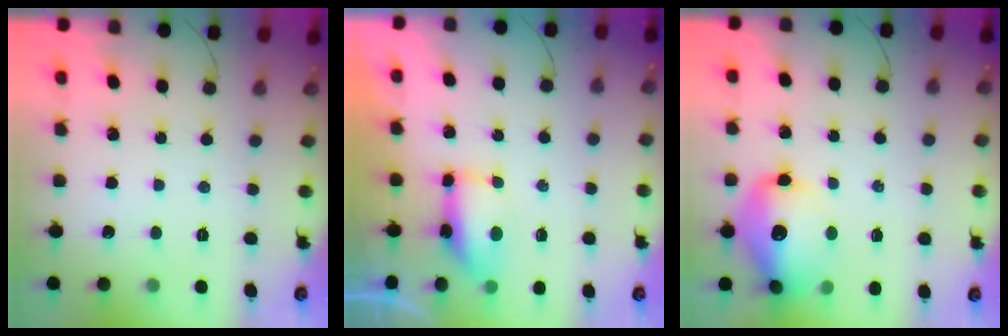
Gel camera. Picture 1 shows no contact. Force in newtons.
{"total": 7.0, "press": 7.0, "slide": 0.5}
{"total": 14.5, "press": 13.9, "slide": 4.2}